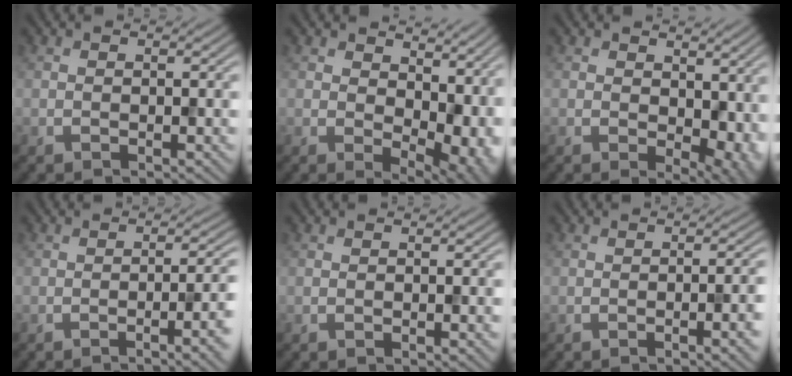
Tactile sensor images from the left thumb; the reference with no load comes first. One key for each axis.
{"total": 11.1, "fx": 3.0, "fy": 6.9, "fz": 8.2, "tx": -0.092, "ty": -0.023, "tz": 0.077}
{"total": 6.2, "fx": 1.0, "fy": 4.0, "fz": 4.6, "tx": -0.069, "ty": -0.017, "tz": 0.025}
{"total": 5.7, "fx": -1.9, "fy": 1.1, "fz": 5.3, "tx": -0.060, "ty": -0.003, "tz": -0.027}
{"total": 0.5, "fx": 0.0, "fy": -0.5, "fz": 0.0, "tx": 0.004, "ty": 0.001, "tz": -0.001}
{"total": 4.0, "fx": -1.0, "fy": 0.6, "fz": 3.8, "tx": -0.043, "ty": 0.001, "tz": -0.012}